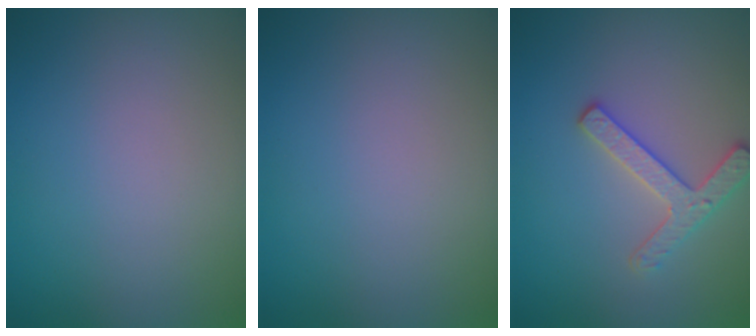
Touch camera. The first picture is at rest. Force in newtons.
{"total": 0.0}
{"total": 2.7, "press": 2.6, "slide": 0.7}